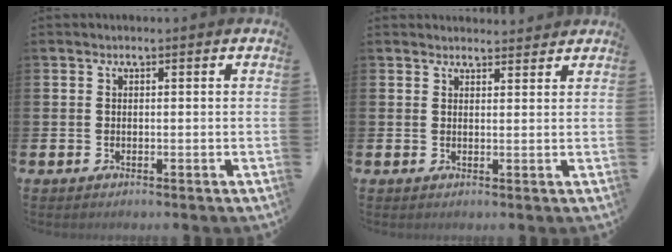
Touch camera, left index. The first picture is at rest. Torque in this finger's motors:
{"motor_torque": [0.05, -0.27, 0.04, -0.02]}